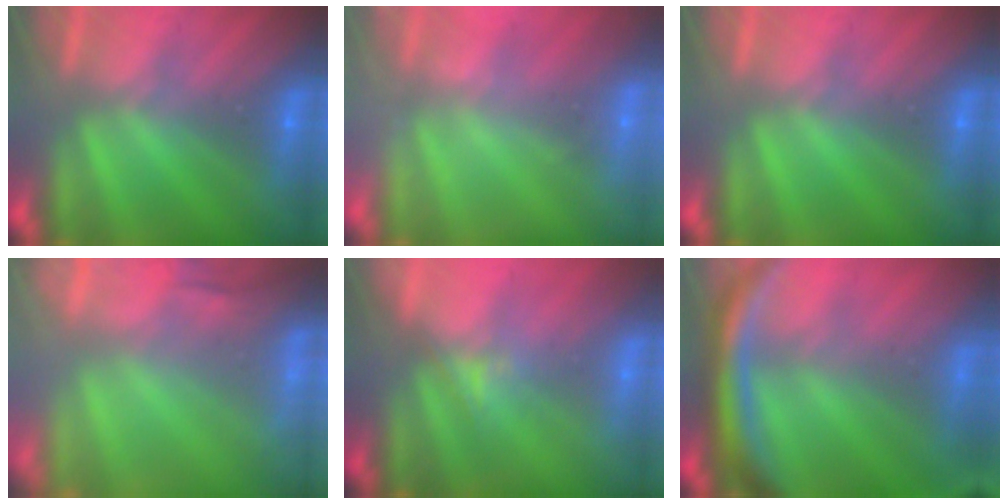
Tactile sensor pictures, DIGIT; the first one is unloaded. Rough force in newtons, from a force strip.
{"total": 2.1}
{"total": 0.0}
{"total": 7.7}
{"total": 1.8}
{"total": 9.4}